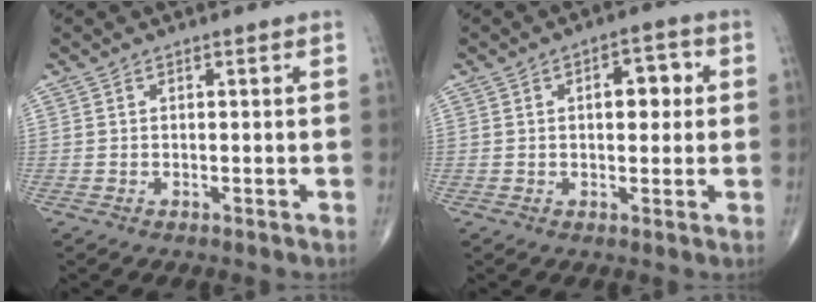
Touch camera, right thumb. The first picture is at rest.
{"total": 5.9, "force": [1.1, 3.2, 4.8], "torque": [-0.042, 0.010, 0.010]}